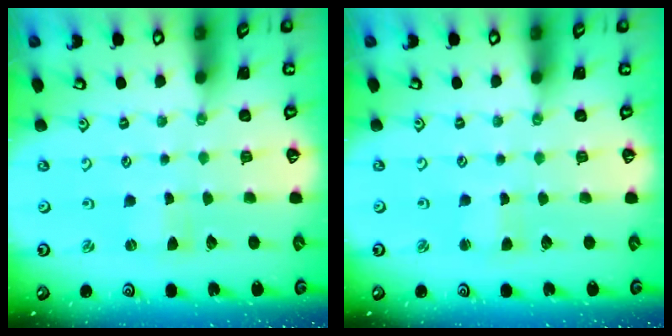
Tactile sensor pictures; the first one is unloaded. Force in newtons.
{"total": 2.2, "press": 2.1, "slide": 0.3}